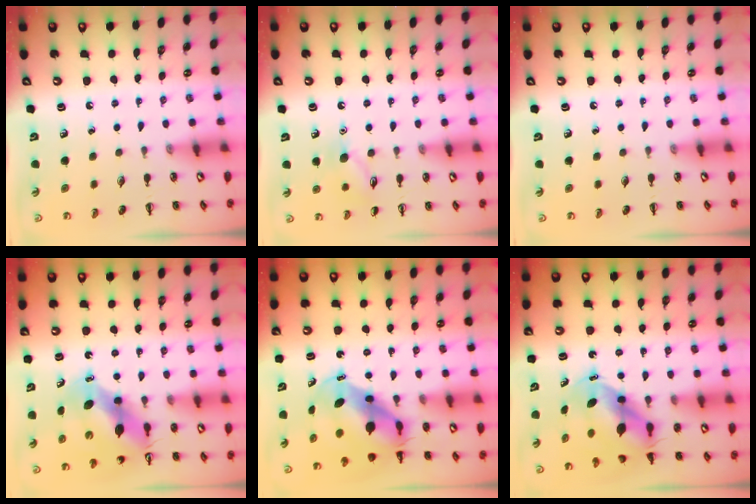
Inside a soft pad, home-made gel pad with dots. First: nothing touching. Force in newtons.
{"total": 8.7, "press": 8.7, "slide": 0.6}
{"total": 0.0}
{"total": 9.6, "press": 9.1, "slide": 2.8}
{"total": 7.6, "press": 7.1, "slide": 2.5}
{"total": 6.8, "press": 6.6, "slide": 1.6}